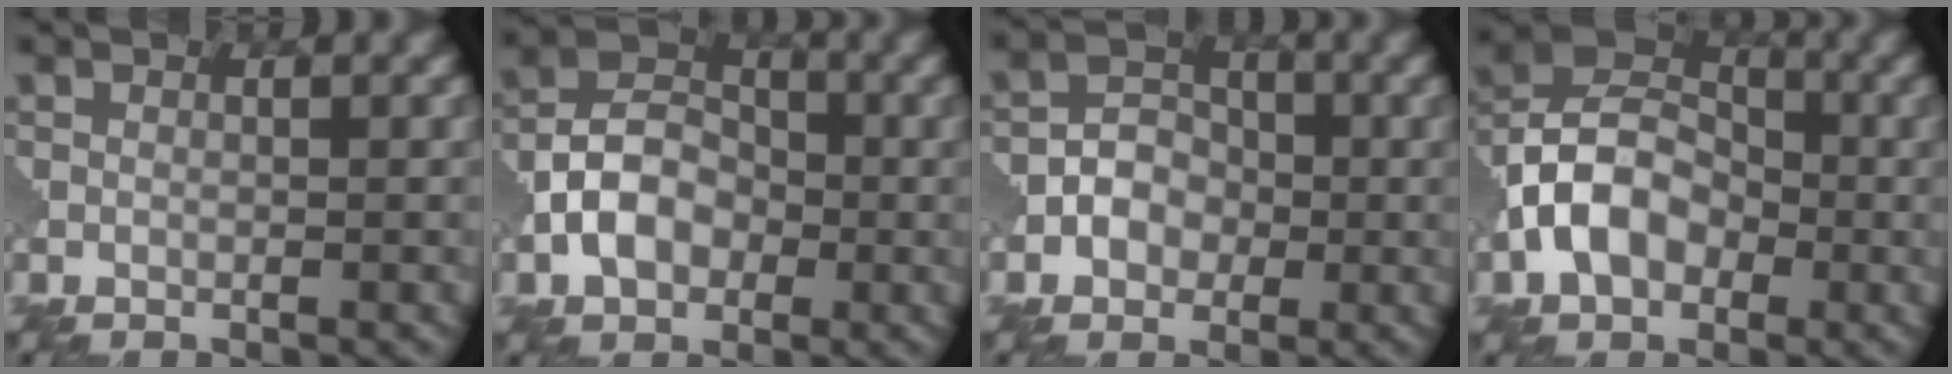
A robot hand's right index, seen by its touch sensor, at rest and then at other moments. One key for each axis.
{"total": 5.2, "fx": -1.6, "fy": 3.7, "fz": 3.2, "tx": -0.054, "ty": 0.008, "tz": -0.036}
{"total": 3.0, "fx": -0.9, "fy": 2.5, "fz": 1.4, "tx": -0.017, "ty": 0.007, "tz": -0.020}
{"total": 7.1, "fx": -2.2, "fy": 5.1, "fz": 4.4, "tx": -0.080, "ty": 0.014, "tz": -0.056}